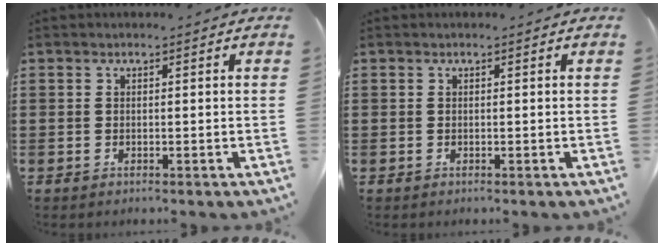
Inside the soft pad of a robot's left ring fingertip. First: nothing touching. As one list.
[{"total": 0.0}]